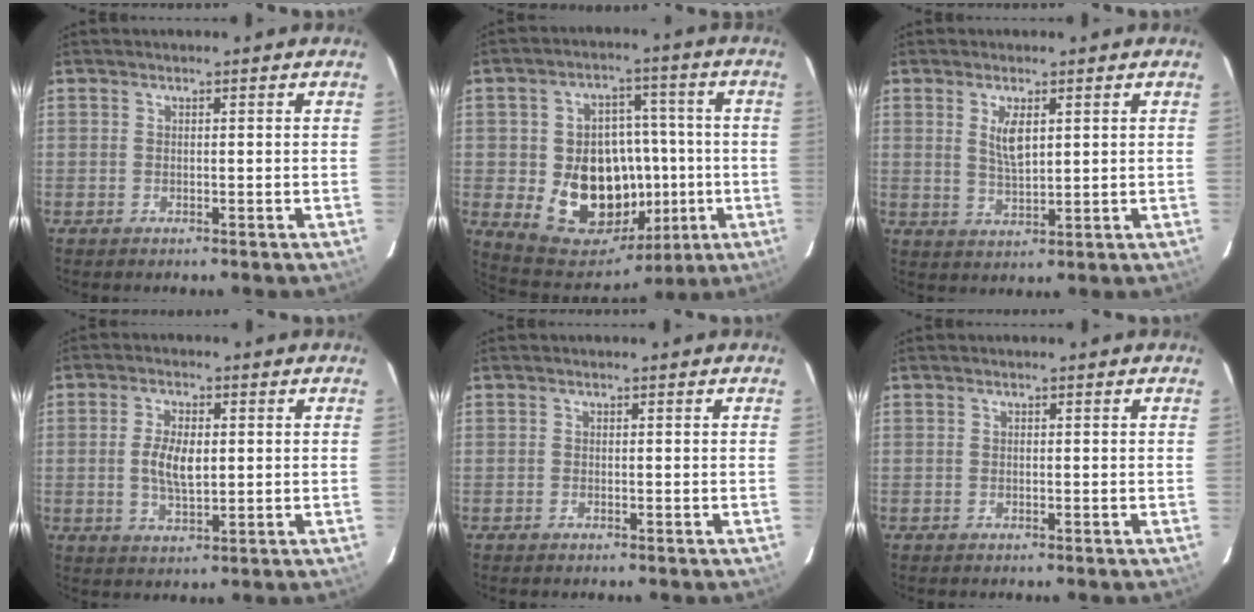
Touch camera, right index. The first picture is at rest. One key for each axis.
{"total": 18.7, "fx": -3.1, "fy": 15.0, "fz": 10.7, "tx": -0.225, "ty": 0.023, "tz": -0.018}
{"total": 4.7, "fx": 1.6, "fy": 1.7, "fz": 4.0, "tx": -0.073, "ty": -0.003, "tz": 0.034}
{"total": 6.1, "fx": 0.2, "fy": 2.8, "fz": 5.4, "tx": -0.104, "ty": 0.001, "tz": 0.007}
{"total": 0.0}
{"total": 0.0}